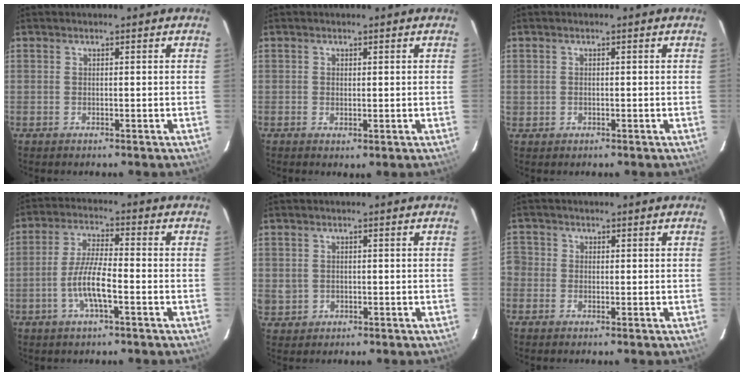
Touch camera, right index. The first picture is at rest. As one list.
[{"total": 0.7, "force": [0.2, 0.6, 0.3], "torque": [-0.008, 0.000, 0.002]}, {"total": 1.2, "force": [-0.1, 1.2, 0.2], "torque": [-0.003, 0.001, 0.001]}, {"total": 7.6, "force": [-2.8, 1.3, 6.9], "torque": [-0.141, 0.003, -0.055]}, {"total": 4.0, "force": [-0.2, 3.8, 1.2], "torque": [-0.029, 0.003, 0.007]}, {"total": 3.2, "force": [-1.2, 2.9, 0.6], "torque": [-0.016, 0.002, -0.031]}]